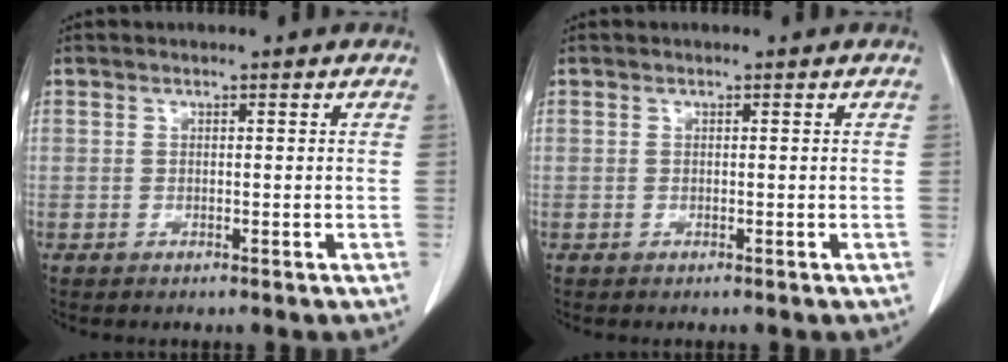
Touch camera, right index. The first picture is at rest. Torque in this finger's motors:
{"motor_torque": [-0.06, 0.04, 0.01, 0.00]}